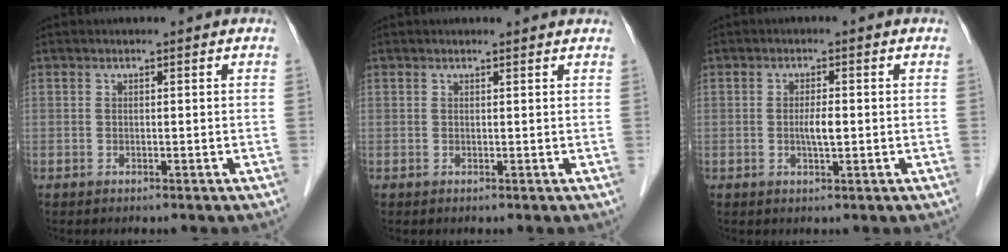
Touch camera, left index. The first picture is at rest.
{"total": 2.2, "force": [2.2, 0.3, 0.3], "torque": [-0.013, 0.007, 0.020]}
{"total": 2.5, "force": [-0.2, 0.3, 2.4], "torque": [-0.049, -0.001, -0.003]}